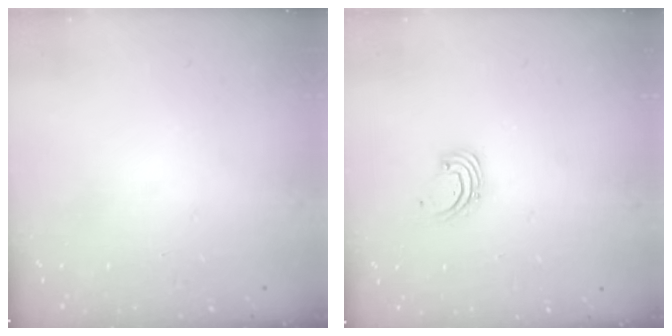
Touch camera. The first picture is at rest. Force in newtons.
{"total": 1.6, "press": 1.6, "slide": 0.1}